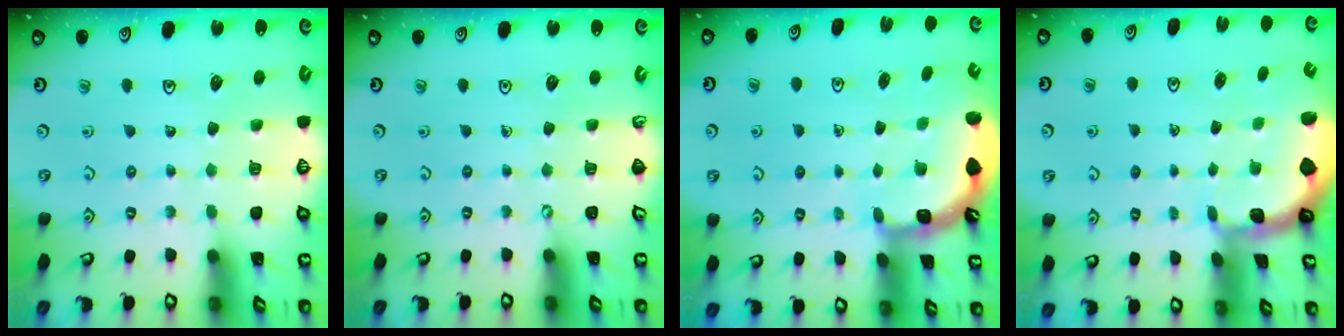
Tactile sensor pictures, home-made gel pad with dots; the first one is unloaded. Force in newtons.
{"total": 0.0}
{"total": 2.7, "press": 2.7, "slide": 0.6}
{"total": 0.8, "press": 0.8, "slide": 0.2}